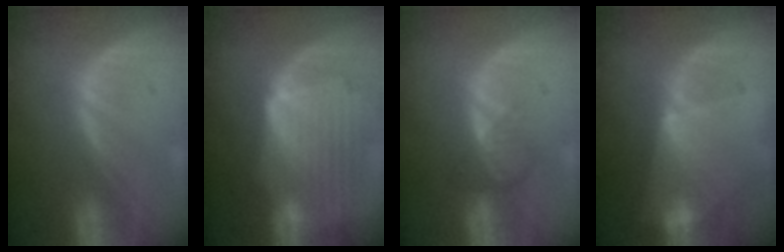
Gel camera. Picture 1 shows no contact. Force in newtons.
{"total": 10.5, "press": 9.2, "slide": 5.1}
{"total": 2.7, "press": 2.7, "slide": 0.3}
{"total": 6.4, "press": 6.3, "slide": 0.7}